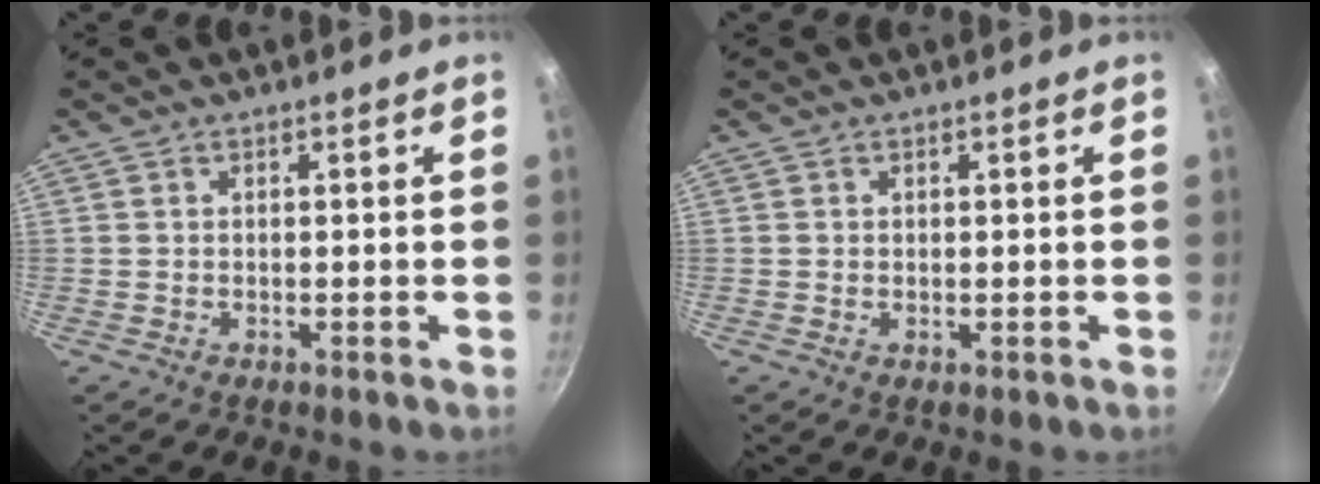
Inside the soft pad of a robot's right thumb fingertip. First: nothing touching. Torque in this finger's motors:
{"motor_torque": [0.08, -0.02, 0.31, -0.33, 0.03]}